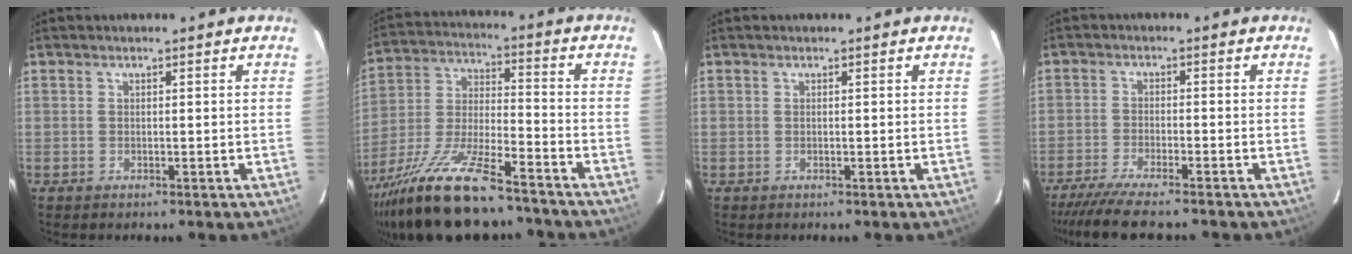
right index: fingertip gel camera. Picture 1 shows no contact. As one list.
[{"total": 20.7, "force": [-15.7, 5.0, 12.5], "torque": [-0.256, -0.036, -0.270]}, {"total": 0.0}, {"total": 8.7, "force": [-7.6, 0.7, 4.2], "torque": [-0.104, -0.027, -0.132]}]